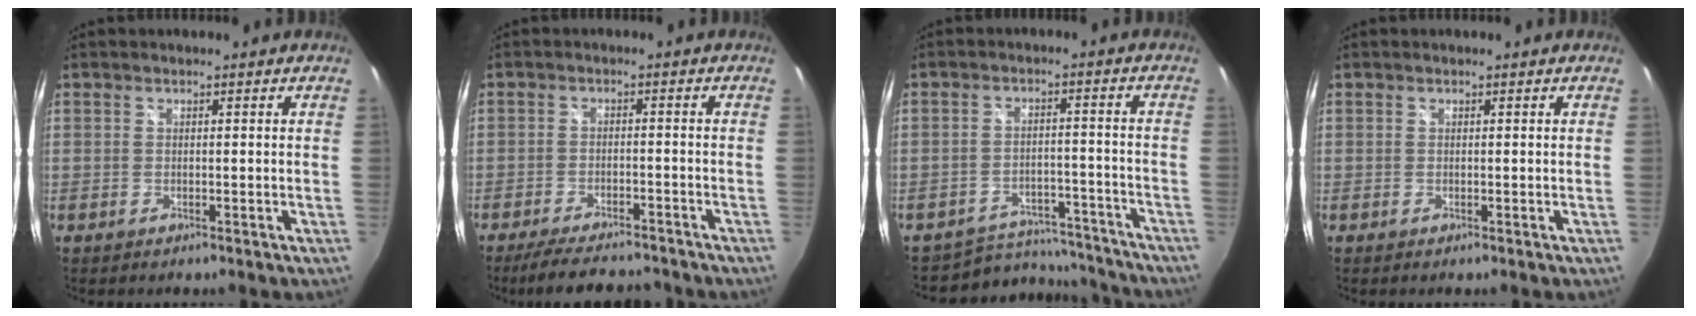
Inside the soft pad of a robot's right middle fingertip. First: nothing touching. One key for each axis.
{"total": 10.9, "fx": -9.4, "fy": 2.8, "fz": 4.8, "tx": -0.102, "ty": -0.015, "tz": -0.140}
{"total": 14.2, "fx": -13.2, "fy": 4.7, "fz": 1.8, "tx": -0.044, "ty": 0.026, "tz": -0.172}
{"total": 0.0}